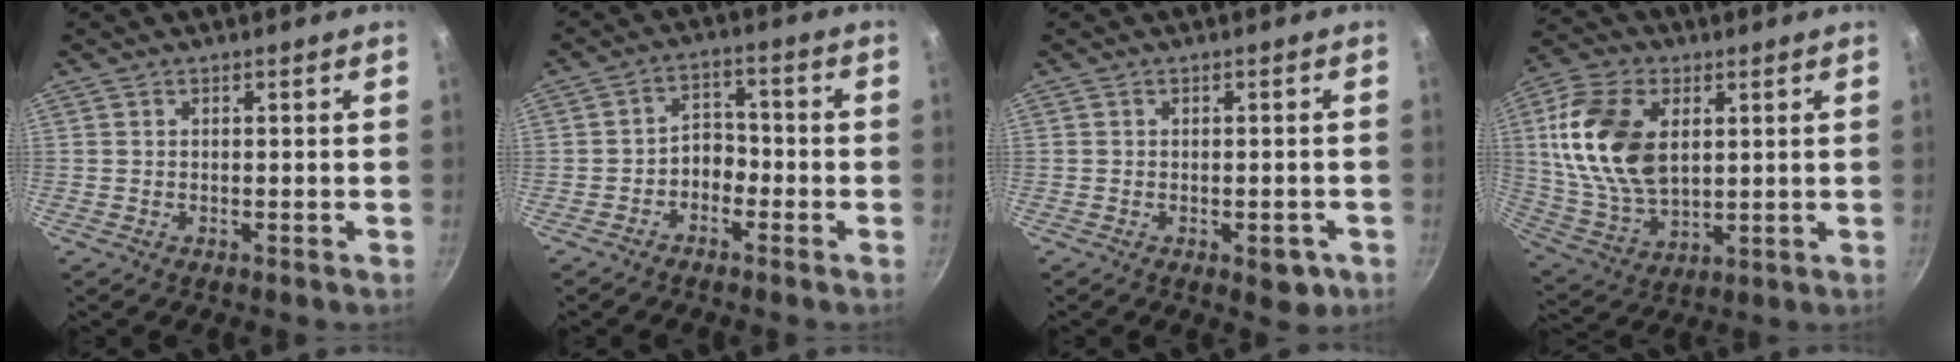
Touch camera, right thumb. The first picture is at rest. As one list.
[{"total": 4.5, "force": [-2.1, 3.2, 2.3], "torque": [-0.009, 0.031, -0.041]}, {"total": 4.2, "force": [-1.9, 2.1, 3.0], "torque": [-0.018, 0.011, -0.018]}, {"total": 18.2, "force": [3.8, 11.4, 13.7], "torque": [-0.248, -0.006, 0.081]}]